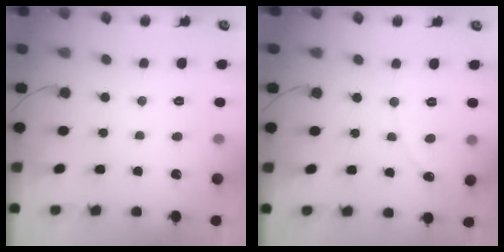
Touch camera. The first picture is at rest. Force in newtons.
{"total": 0.7, "press": 0.7, "slide": 0.0}